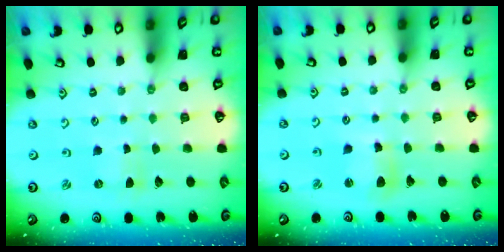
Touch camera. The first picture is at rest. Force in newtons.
{"total": 7.2, "press": 7.1, "slide": 1.2}